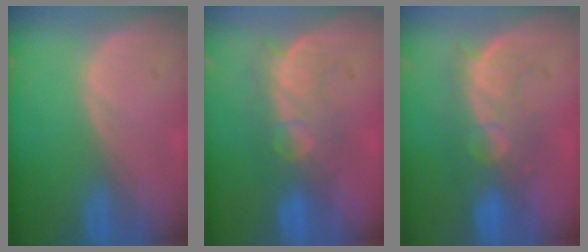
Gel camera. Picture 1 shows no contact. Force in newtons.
{"total": 7.9, "press": 7.6, "slide": 2.2}
{"total": 8.1, "press": 7.9, "slide": 1.8}